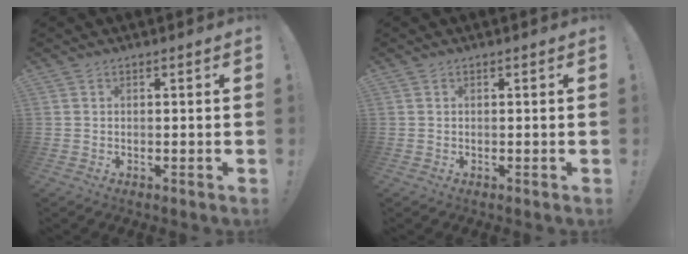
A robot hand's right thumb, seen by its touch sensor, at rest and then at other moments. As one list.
[{"total": 0.0}]